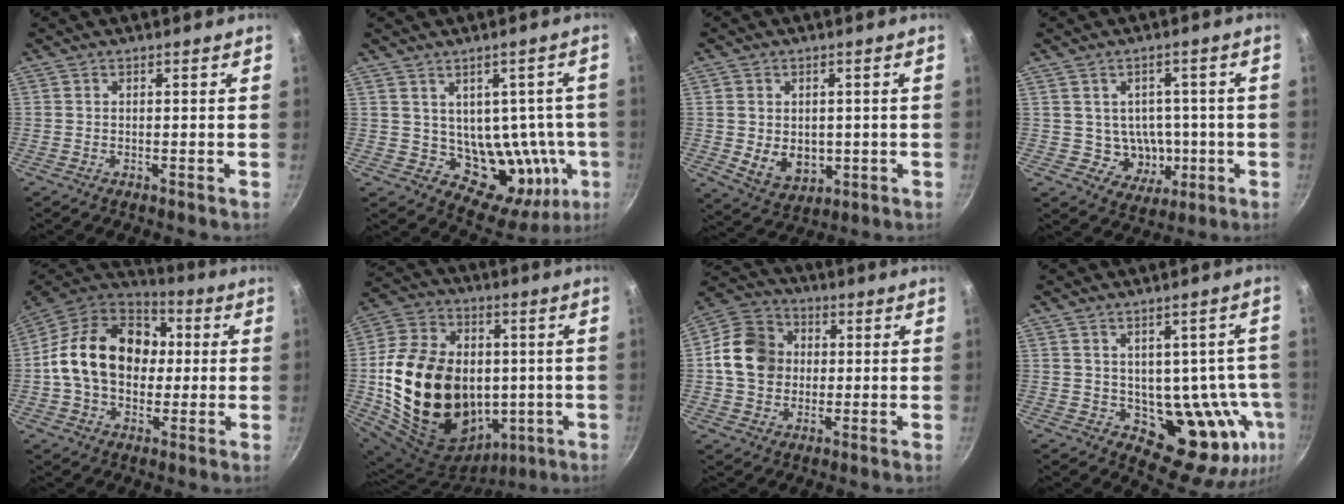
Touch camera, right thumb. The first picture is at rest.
{"total": 15.7, "force": [0.0, 11.4, 10.7], "torque": [-0.080, -0.017, 0.021]}
{"total": 8.3, "force": [-0.5, 6.5, 5.1], "torque": [-0.066, -0.016, 0.007]}
{"total": 8.1, "force": [-0.6, 7.5, 3.1], "torque": [-0.006, 0.009, 0.003]}
{"total": 21.5, "force": [1.5, 16.1, 14.2], "torque": [-0.216, 0.034, 0.014]}
{"total": 28.6, "force": [-1.2, 21.0, 19.3], "torque": [-0.344, 0.019, -0.004]}
{"total": 12.9, "force": [0.8, 11.0, 6.8], "torque": [-0.096, 0.018, -0.001]}
{"total": 15.2, "force": [-1.7, 9.4, 11.8], "torque": [-0.086, -0.014, -0.007]}